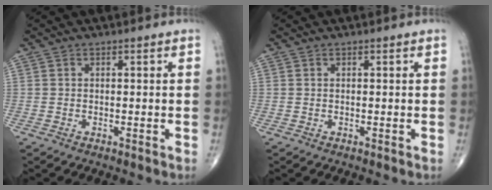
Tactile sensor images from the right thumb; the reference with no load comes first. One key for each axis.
{"total": 0.0}